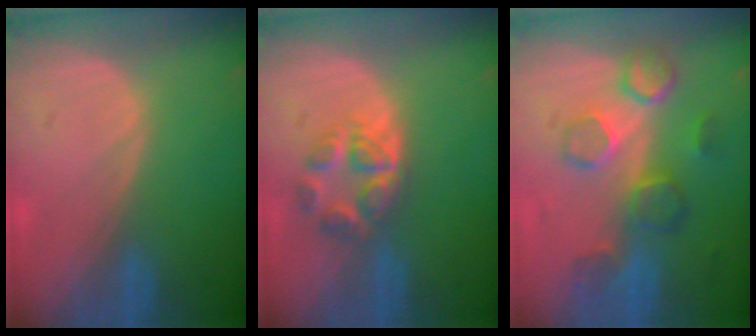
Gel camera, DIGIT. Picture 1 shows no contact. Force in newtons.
{"total": 5.4, "press": 5.2, "slide": 1.5}
{"total": 8.5, "press": 7.7, "slide": 3.6}